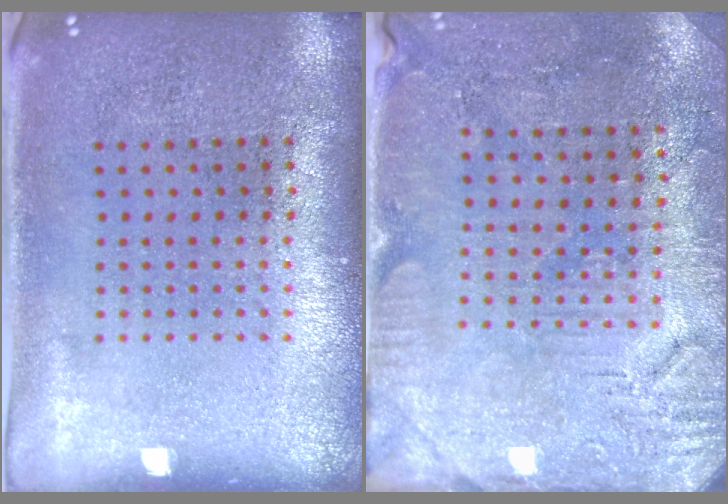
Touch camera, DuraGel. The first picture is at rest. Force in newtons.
{"total": 3.0, "press": 2.9, "slide": 0.8}